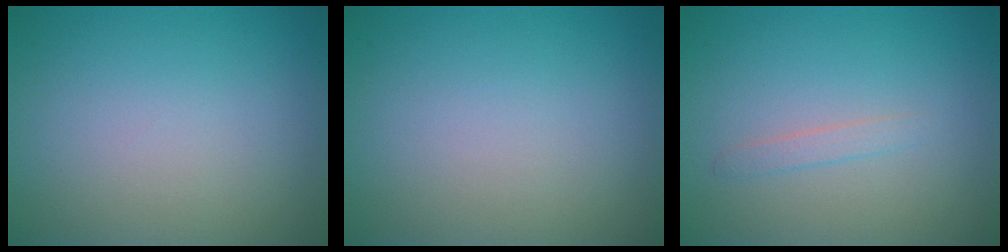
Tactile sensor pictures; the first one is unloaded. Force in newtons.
{"total": 0.0}
{"total": 0.9, "press": 0.9, "slide": 0.1}